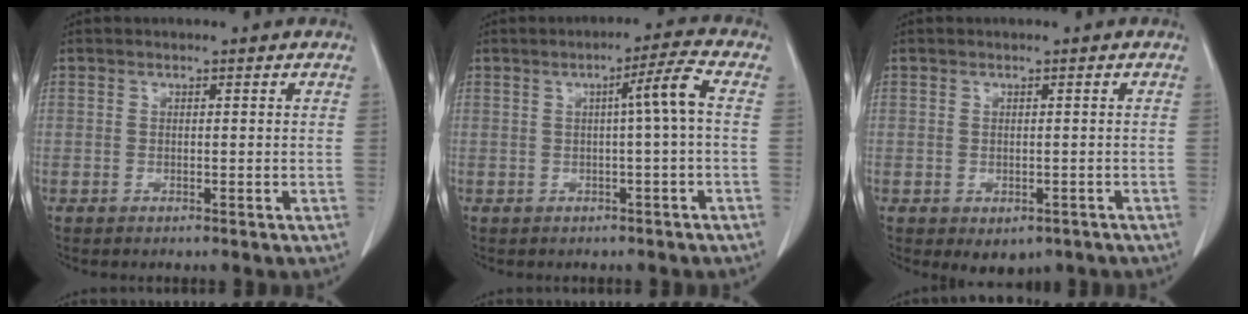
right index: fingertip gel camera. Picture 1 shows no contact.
{"total": 4.4, "force": [0.1, -0.9, 4.3], "torque": [-0.066, 0.008, 0.002]}
{"total": 3.4, "force": [-2.0, 2.3, 1.6], "torque": [-0.011, -0.001, -0.016]}